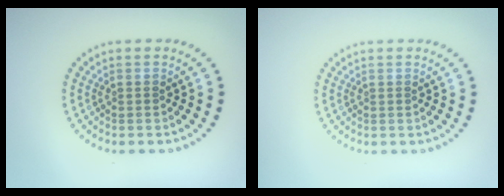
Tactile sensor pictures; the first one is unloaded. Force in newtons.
{"total": 0.0}